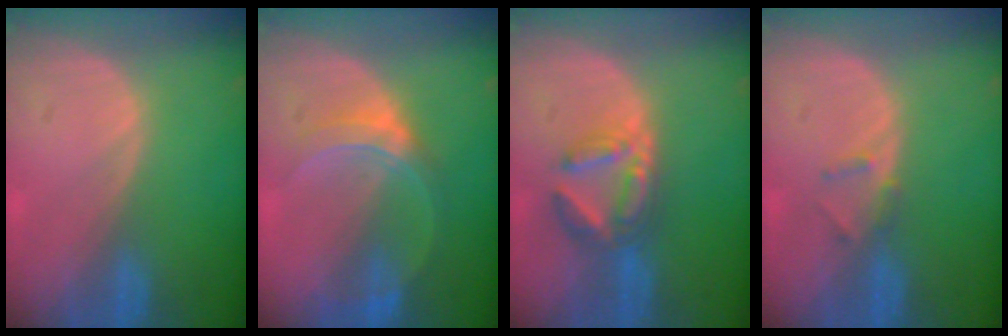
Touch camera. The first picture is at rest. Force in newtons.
{"total": 5.3, "press": 5.2, "slide": 0.8}
{"total": 6.5, "press": 5.9, "slide": 2.9}
{"total": 1.8, "press": 1.5, "slide": 0.9}